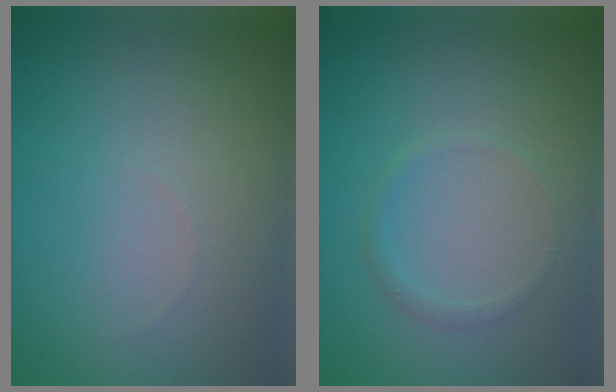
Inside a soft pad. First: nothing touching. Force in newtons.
{"total": 0.9, "press": 0.9, "slide": 0.1}